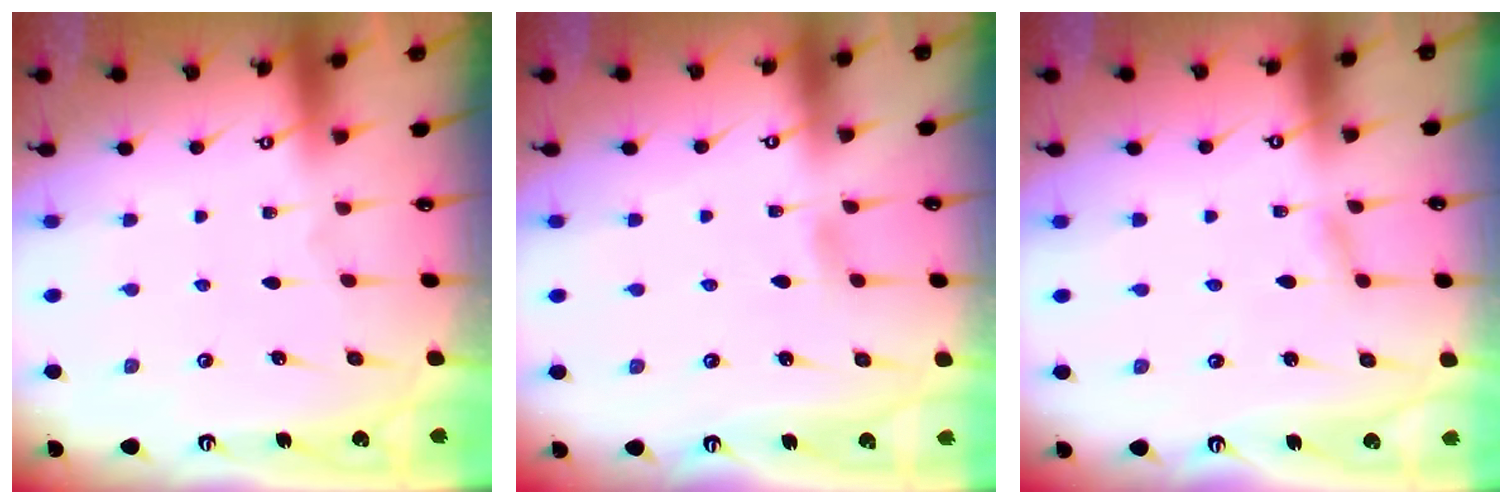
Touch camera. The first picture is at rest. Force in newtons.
{"total": 2.4, "press": 2.4, "slide": 0.4}
{"total": 2.5, "press": 2.5, "slide": 0.2}